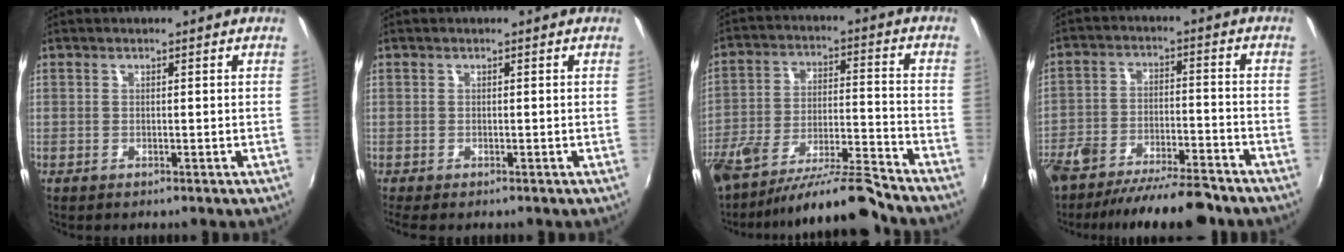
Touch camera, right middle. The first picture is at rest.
{"total": 1.2, "force": [-0.8, 0.4, 0.8], "torque": [-0.019, -0.005, -0.012]}
{"total": 15.7, "force": [-13.3, 1.6, 8.1], "torque": [-0.163, -0.026, -0.225]}
{"total": 15.8, "force": [-13.0, 3.9, 8.2], "torque": [-0.173, -0.027, -0.204]}